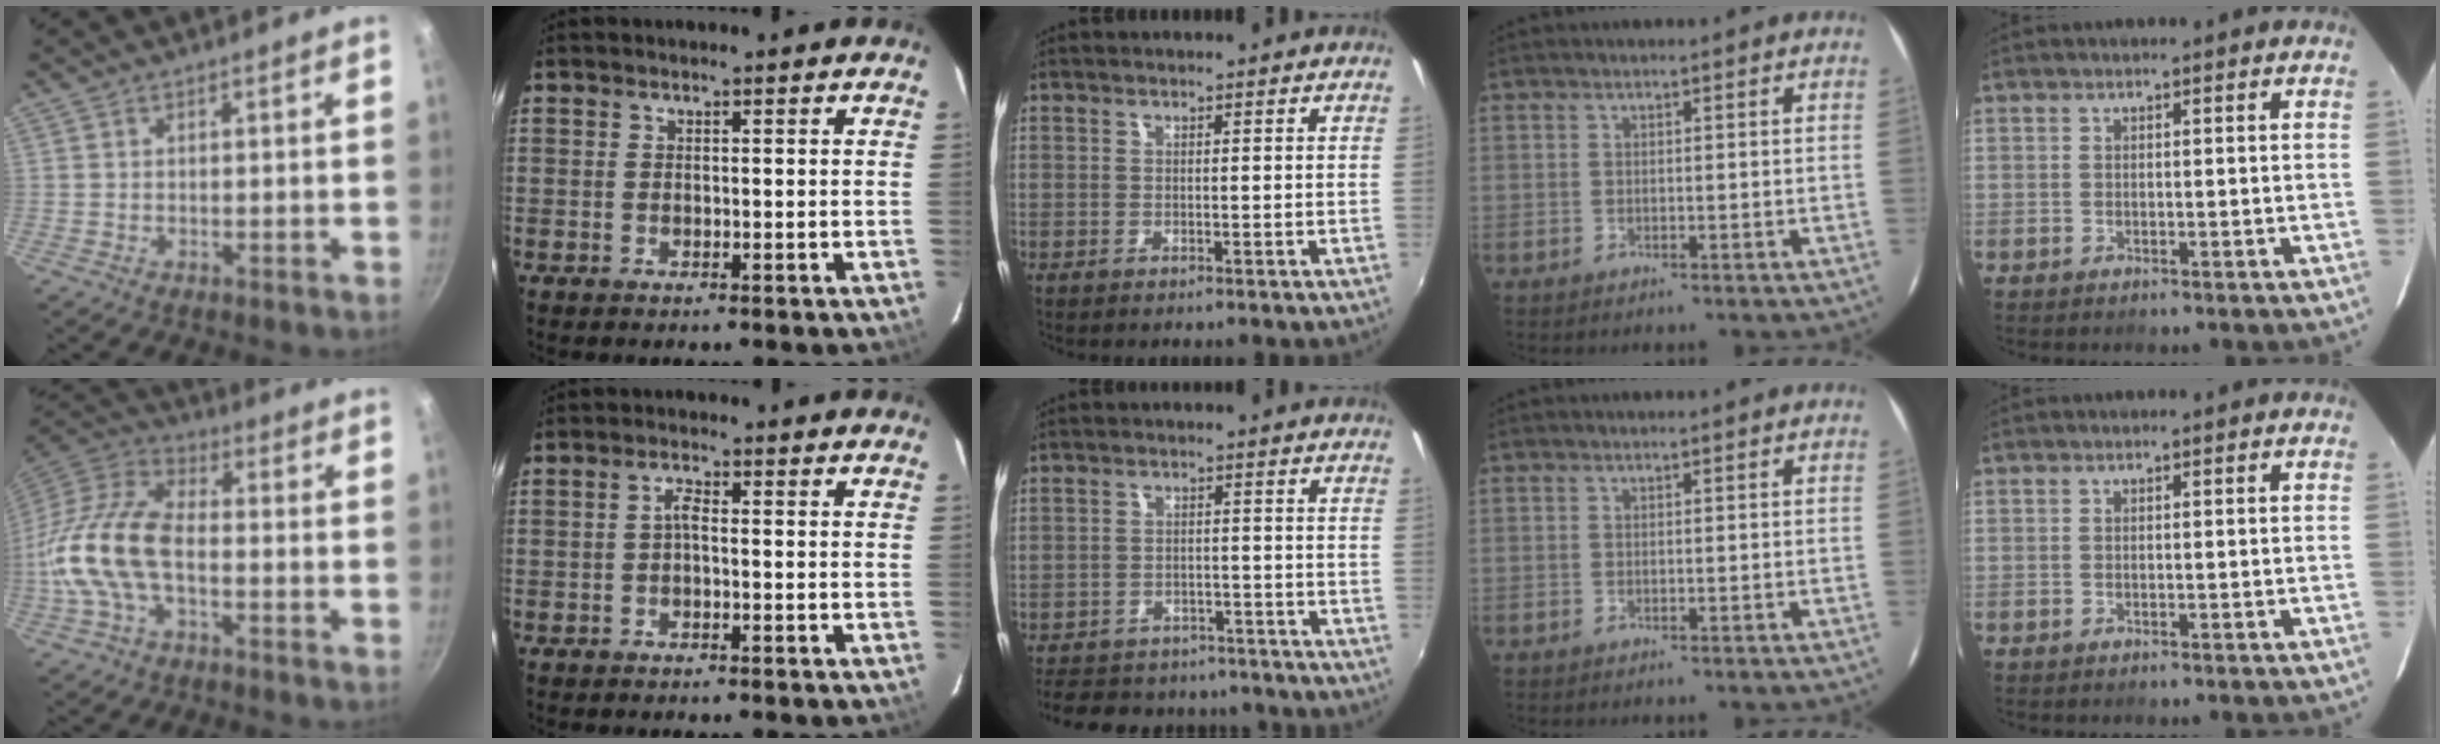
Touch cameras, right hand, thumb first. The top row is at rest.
{"thumb": {"total": 16.7, "force": [-3.3, 9.0, 13.6], "torque": [-0.259, 0.038, -0.078]}, "index": {"total": 1.6, "force": [-0.4, 0.5, 1.5], "torque": [-0.031, 0.007, -0.009]}, "middle": {"total": 16.7, "force": [-13.9, 7.4, 5.6], "torque": [-0.134, 0.029, -0.180]}}